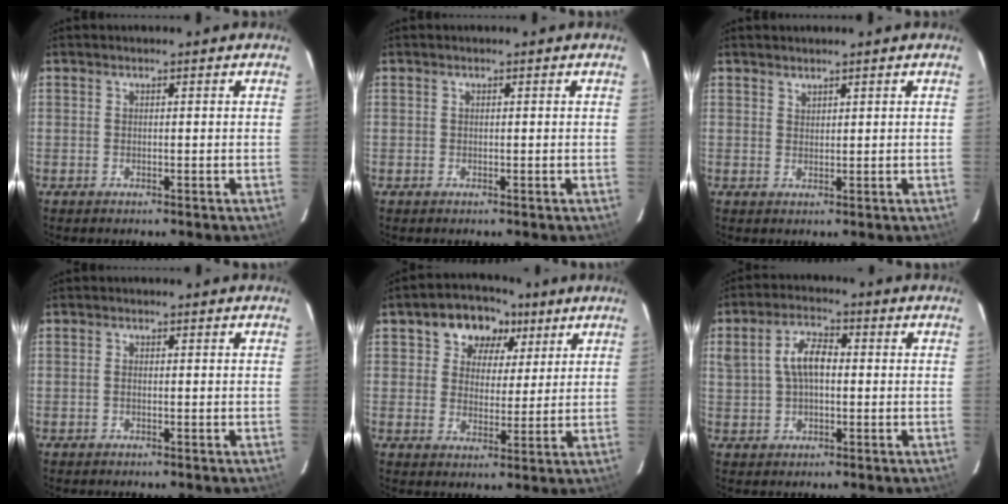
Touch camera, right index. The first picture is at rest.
{"total": 0.0}
{"total": 1.2, "force": [1.1, 0.4, 0.2], "torque": [-0.003, 0.002, 0.022]}
{"total": 0.6, "force": [-0.2, 0.3, 0.5], "torque": [-0.010, 0.000, -0.004]}
{"total": 9.8, "force": [4.8, 7.5, 4.1], "torque": [-0.081, 0.022, 0.074]}
{"total": 7.1, "force": [0.7, 4.0, 5.8], "torque": [-0.110, 0.016, 0.017]}